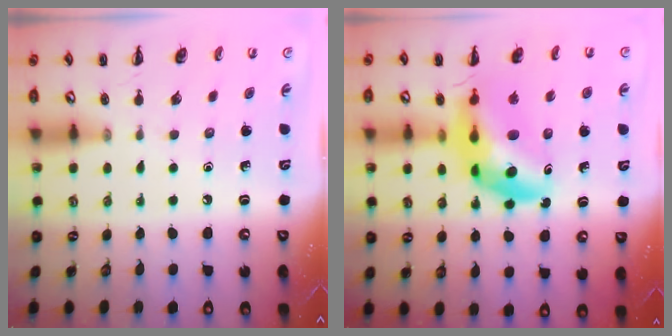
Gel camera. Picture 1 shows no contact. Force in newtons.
{"total": 15.4, "press": 14.8, "slide": 4.2}